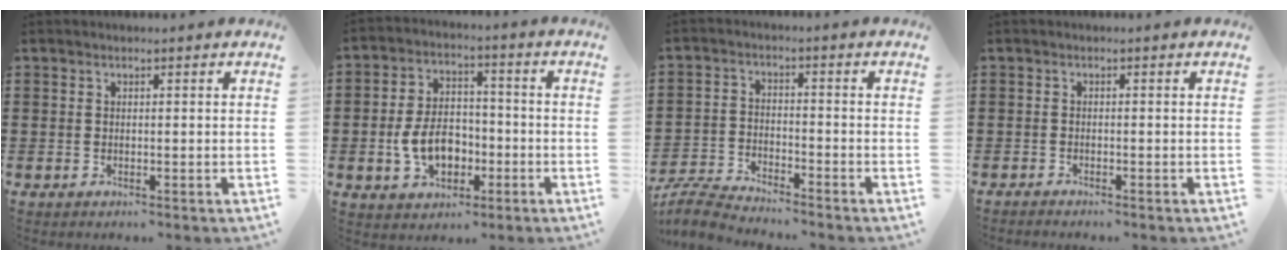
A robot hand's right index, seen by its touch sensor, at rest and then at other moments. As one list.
[{"total": 8.1, "force": [-2.1, 5.5, 5.6], "torque": [-0.105, 0.003, -0.042]}, {"total": 5.2, "force": [-5.1, 0.2, 0.9], "torque": [-0.037, -0.002, -0.109]}, {"total": 0.8, "force": [-0.8, 0.0, 0.0], "torque": [-0.002, 0.000, -0.017]}]